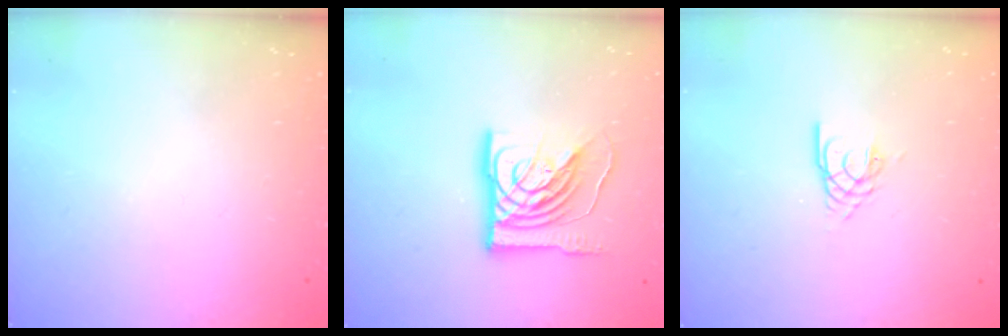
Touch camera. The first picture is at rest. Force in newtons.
{"total": 15.9, "press": 15.7, "slide": 1.9}
{"total": 2.9, "press": 2.8, "slide": 0.4}